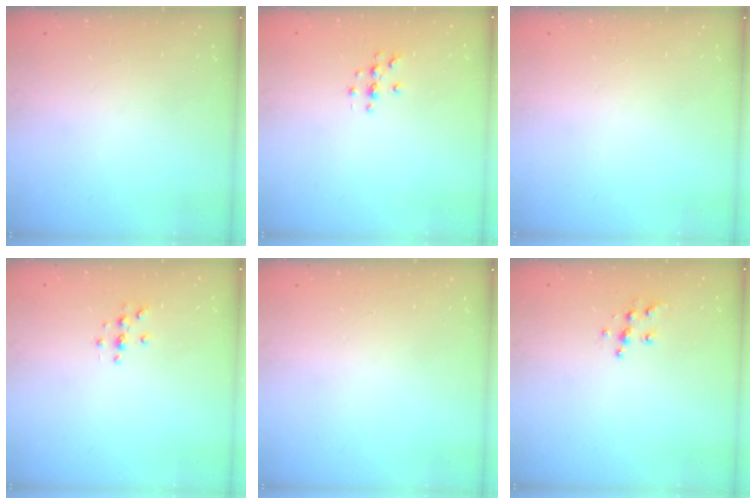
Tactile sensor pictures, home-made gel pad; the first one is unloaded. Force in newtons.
{"total": 3.7, "press": 3.7, "slide": 0.4}
{"total": 0.0}
{"total": 3.0, "press": 3.0, "slide": 0.4}
{"total": 0.0}
{"total": 5.9, "press": 5.9, "slide": 0.2}